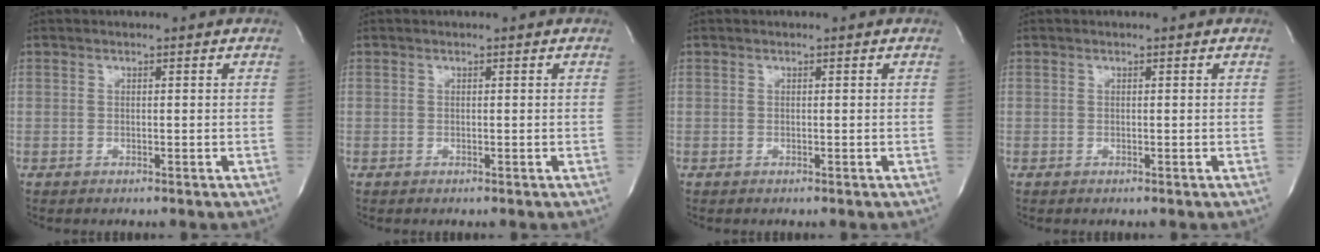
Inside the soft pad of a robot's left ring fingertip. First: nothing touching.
{"total": 0.0}
{"total": 0.0}
{"total": 0.0}